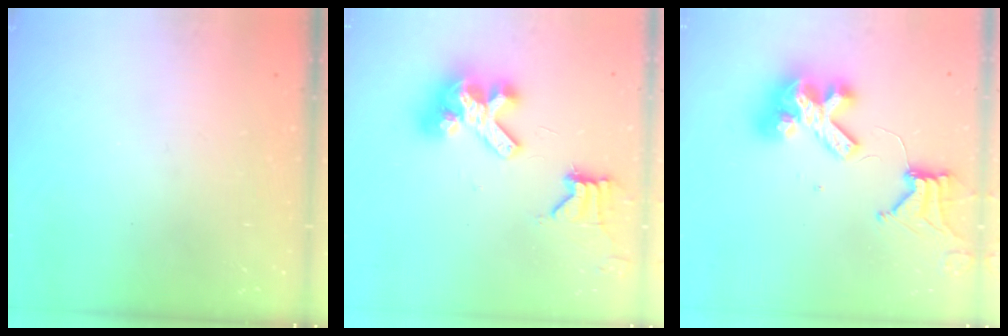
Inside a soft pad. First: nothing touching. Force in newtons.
{"total": 12.5, "press": 12.4, "slide": 1.6}
{"total": 13.4, "press": 13.3, "slide": 1.6}